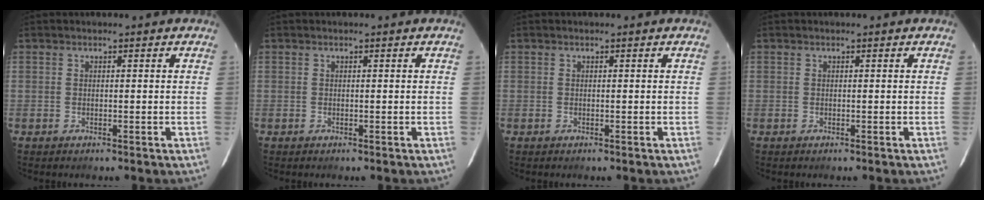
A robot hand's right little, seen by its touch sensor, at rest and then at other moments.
{"total": 0.0}
{"total": 0.0}
{"total": 0.0}